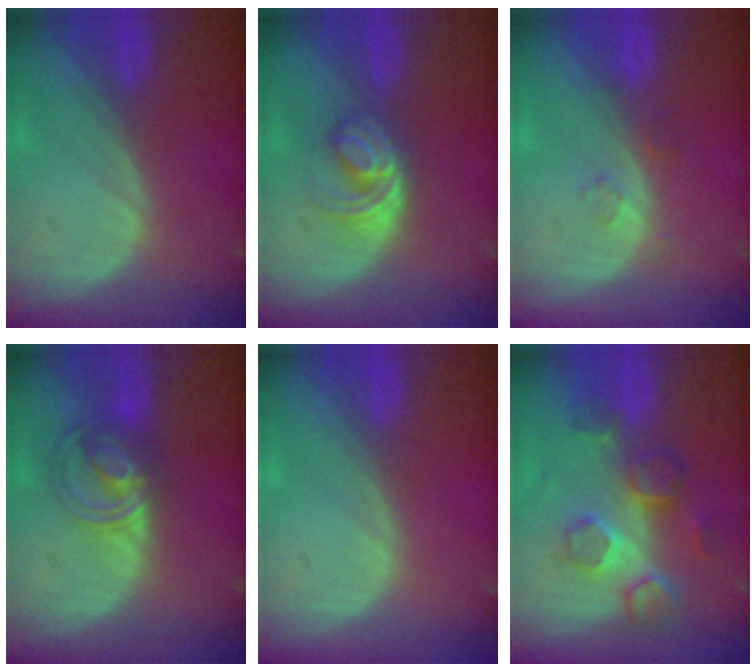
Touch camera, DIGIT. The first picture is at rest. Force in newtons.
{"total": 6.2, "press": 5.2, "slide": 3.4}
{"total": 1.7, "press": 1.7, "slide": 0.2}
{"total": 6.3, "press": 6.1, "slide": 1.4}
{"total": 0.0}
{"total": 8.7, "press": 7.6, "slide": 4.2}